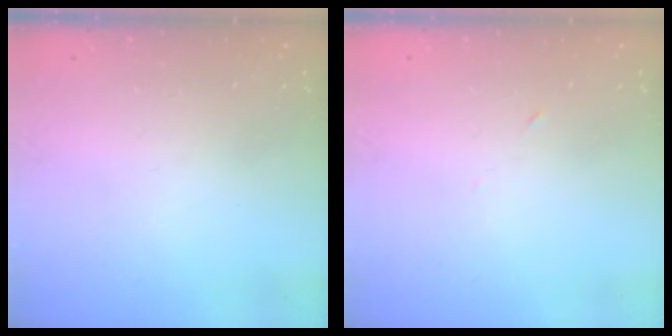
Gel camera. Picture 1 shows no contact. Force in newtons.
{"total": 2.7, "press": 2.5, "slide": 1.0}